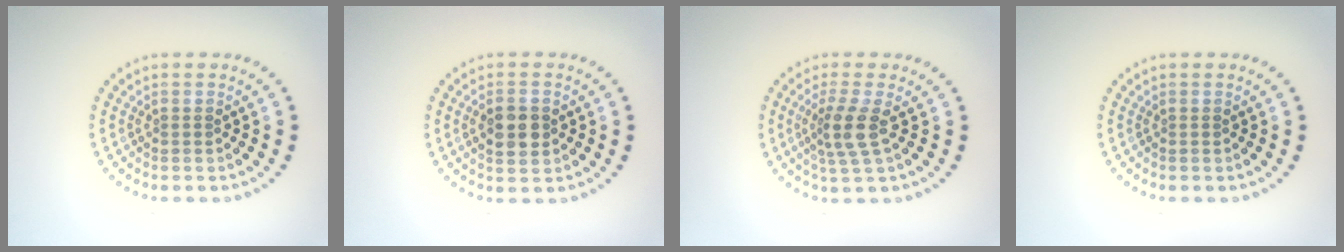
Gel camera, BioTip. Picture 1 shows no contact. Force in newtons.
{"total": 3.1, "press": 3.1, "slide": 0.2}
{"total": 2.8, "press": 2.2, "slide": 1.8}
{"total": 0.0}